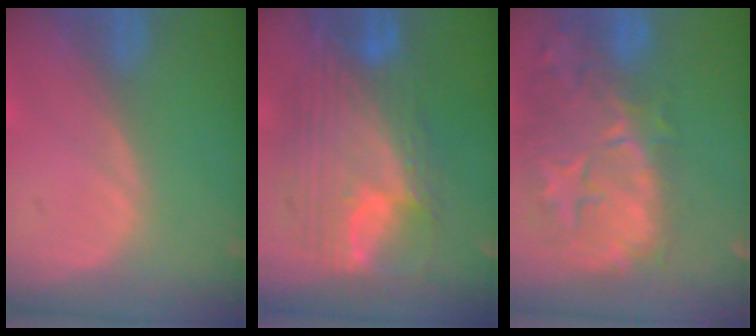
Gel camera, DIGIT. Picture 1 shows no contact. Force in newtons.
{"total": 11.7, "press": 11.7, "slide": 1.1}
{"total": 13.4, "press": 11.7, "slide": 6.4}